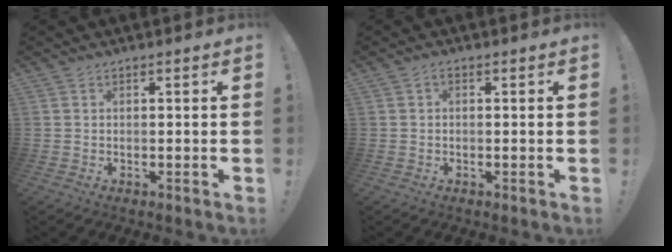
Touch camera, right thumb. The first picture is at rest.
{"total": 0.5, "force": [-0.1, 0.3, 0.5], "torque": [-0.011, 0.001, -0.002]}